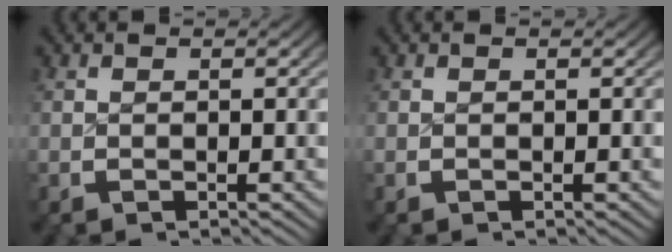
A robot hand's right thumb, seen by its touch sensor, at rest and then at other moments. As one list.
[{"total": 0.0}]